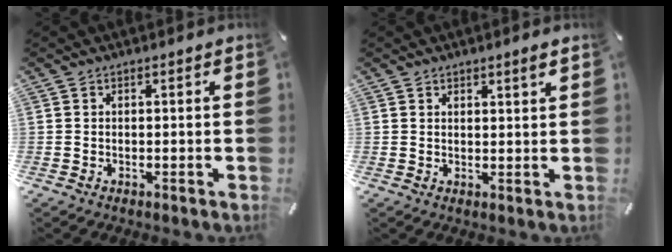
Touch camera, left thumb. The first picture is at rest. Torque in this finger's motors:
{"motor_torque": [0.04, -0.41, 0.18, 0.18, 0.00]}